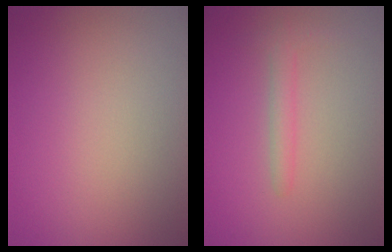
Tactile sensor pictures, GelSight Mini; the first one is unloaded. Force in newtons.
{"total": 1.6, "press": 1.6, "slide": 0.1}